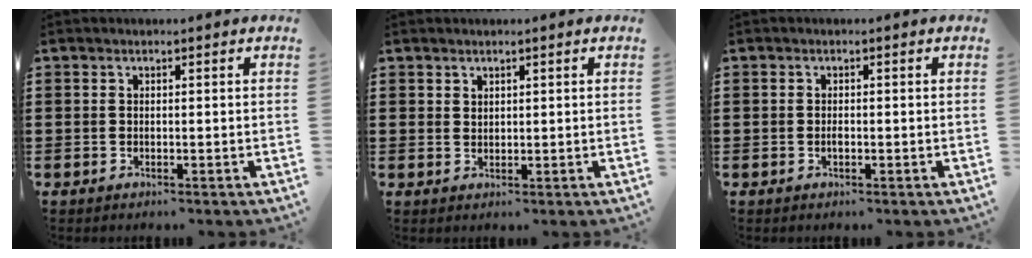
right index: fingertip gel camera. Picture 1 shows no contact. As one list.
[{"total": 1.2, "force": [1.1, 0.6, 0.0], "torque": [-0.001, 0.001, 0.022]}, {"total": 0.9, "force": [-0.3, 0.3, 0.8], "torque": [-0.016, -0.006, -0.004]}]